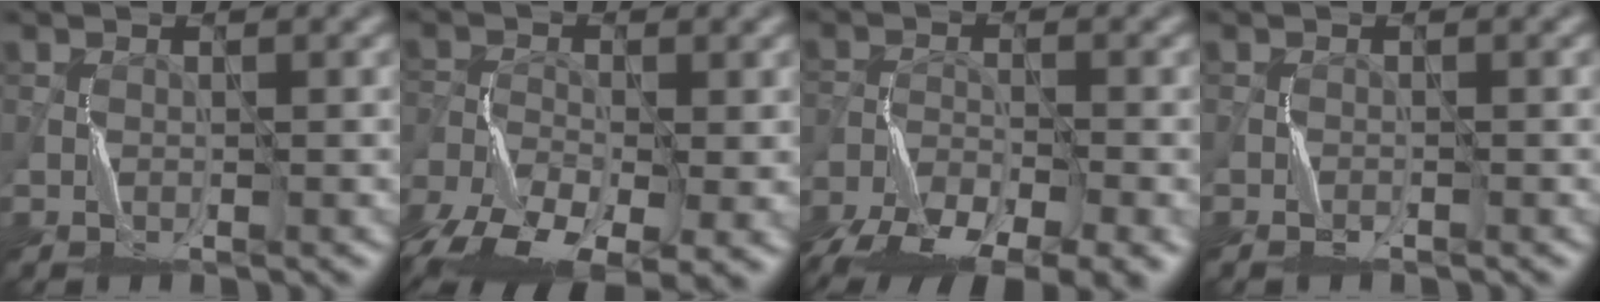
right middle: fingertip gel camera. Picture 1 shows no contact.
{"total": 9.8, "force": [-5.8, 4.5, 6.5], "torque": [-0.129, -0.027, -0.115]}
{"total": 10.9, "force": [-8.2, 3.9, 6.0], "torque": [-0.107, -0.031, -0.136]}
{"total": 0.6, "force": [-0.5, 0.2, 0.2], "torque": [-0.002, 0.002, -0.010]}